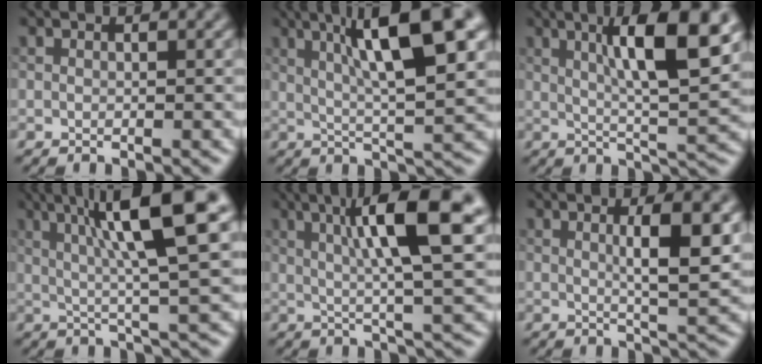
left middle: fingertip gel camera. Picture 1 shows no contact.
{"total": 10.5, "force": [4.0, 2.0, 9.5], "torque": [-0.136, 0.018, 0.061]}
{"total": 9.4, "force": [3.1, 1.8, 8.7], "torque": [-0.124, 0.007, 0.050]}
{"total": 10.6, "force": [3.4, 1.5, 9.9], "torque": [-0.135, 0.016, 0.049]}
{"total": 10.1, "force": [3.1, 1.6, 9.5], "torque": [-0.131, 0.010, 0.045]}
{"total": 5.2, "force": [1.0, 1.0, 5.0], "torque": [-0.073, 0.003, 0.016]}